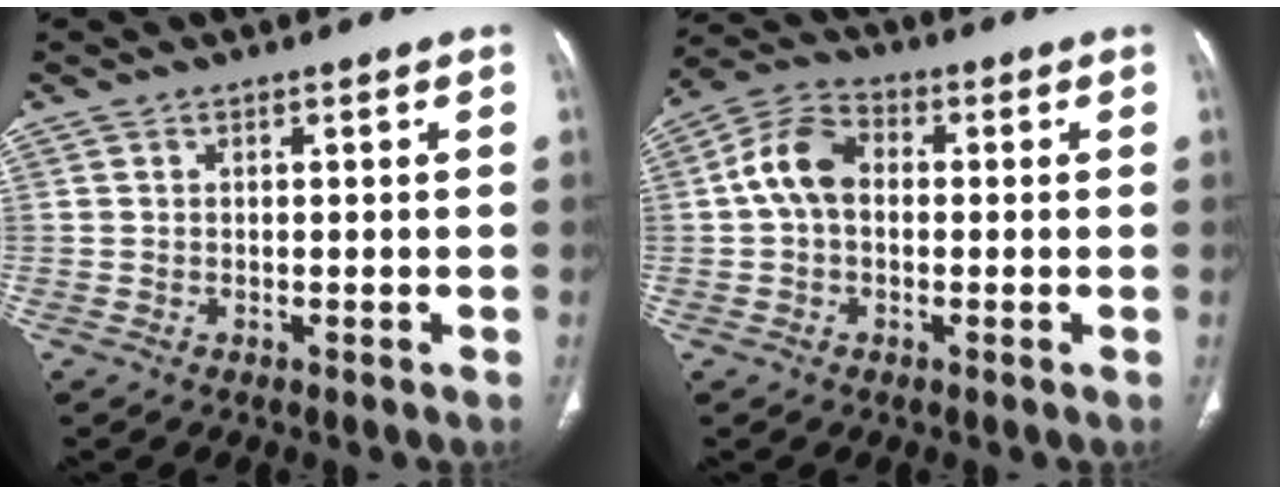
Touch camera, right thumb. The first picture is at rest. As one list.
[{"total": 8.1, "force": [0.3, 5.7, 5.8], "torque": [-0.105, 0.025, -0.006]}]